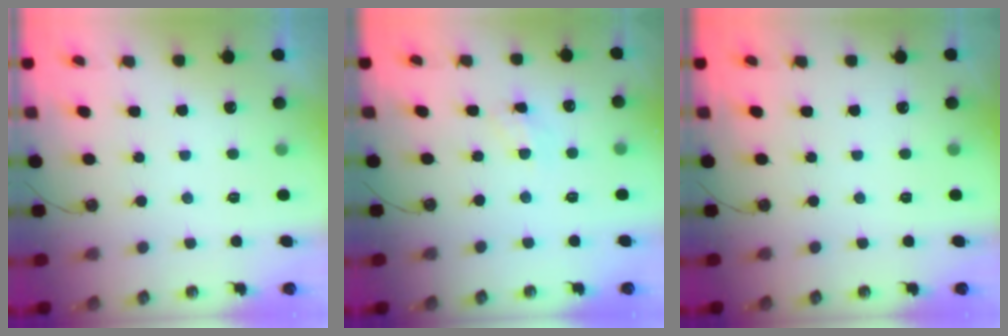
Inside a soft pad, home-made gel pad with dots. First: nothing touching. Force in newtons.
{"total": 4.4, "press": 4.3, "slide": 0.6}
{"total": 0.0}